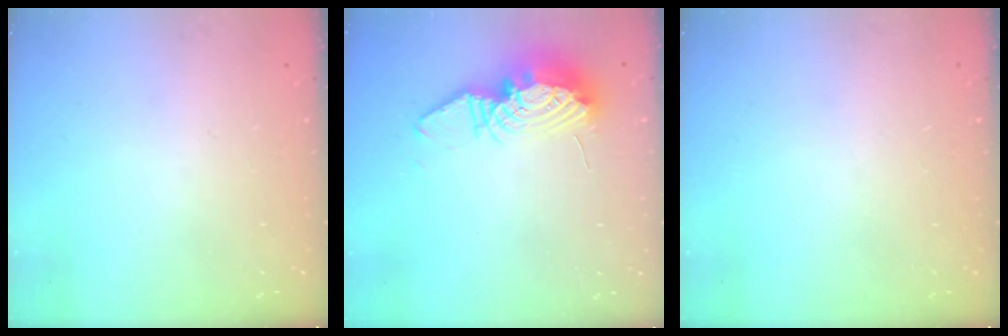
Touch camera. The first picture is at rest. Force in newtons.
{"total": 13.4, "press": 13.4, "slide": 1.2}
{"total": 0.0}